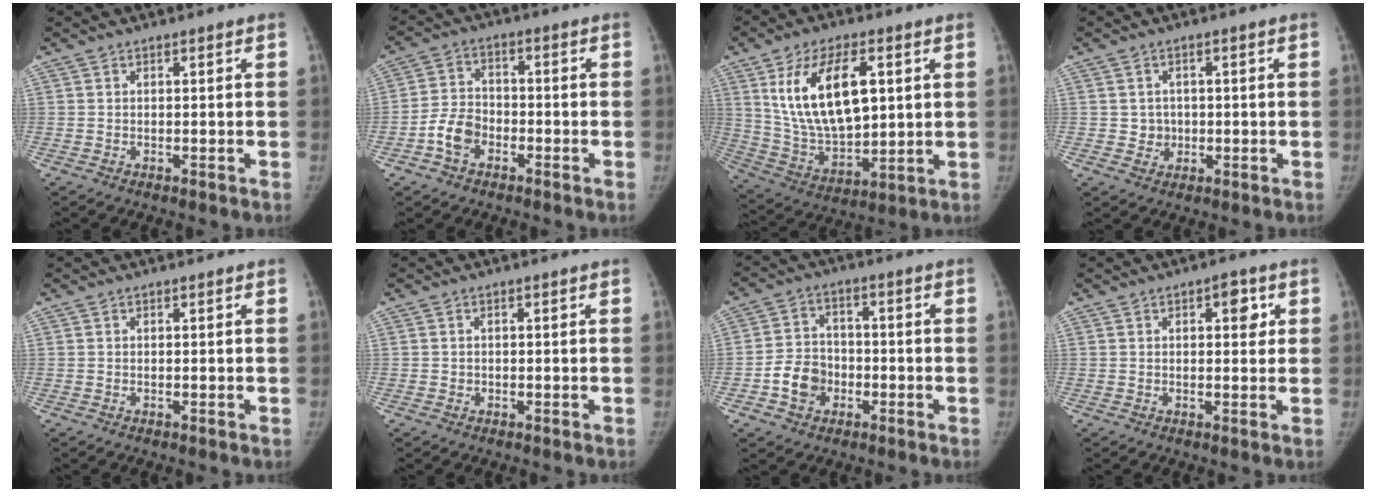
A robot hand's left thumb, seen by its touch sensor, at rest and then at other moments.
{"total": 6.4, "force": [-3.1, 4.5, 3.4], "torque": [-0.054, 0.023, -0.065]}
{"total": 18.5, "force": [5.5, 9.6, 14.9], "torque": [-0.242, -0.019, 0.114]}
{"total": 2.9, "force": [-0.2, 2.9, 0.6], "torque": [0.011, 0.005, 0.000]}
{"total": 0.0}
{"total": 0.6, "force": [-0.2, 0.6, -0.1], "torque": [0.007, 0.003, -0.006]}
{"total": 7.8, "force": [-2.8, 6.5, 3.4], "torque": [-0.037, 0.024, -0.052]}
{"total": 4.0, "force": [1.4, 2.1, 3.1], "torque": [-0.022, 0.000, 0.014]}